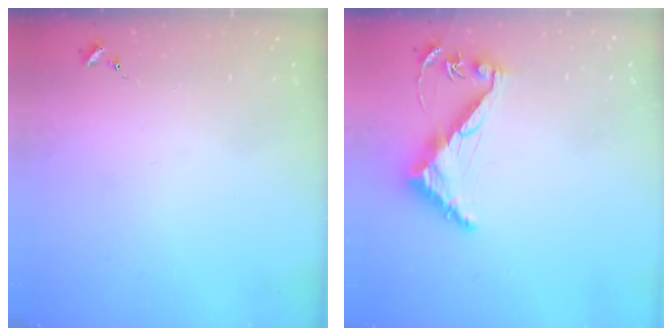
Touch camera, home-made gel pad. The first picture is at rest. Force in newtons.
{"total": 7.3, "press": 7.3, "slide": 0.6}